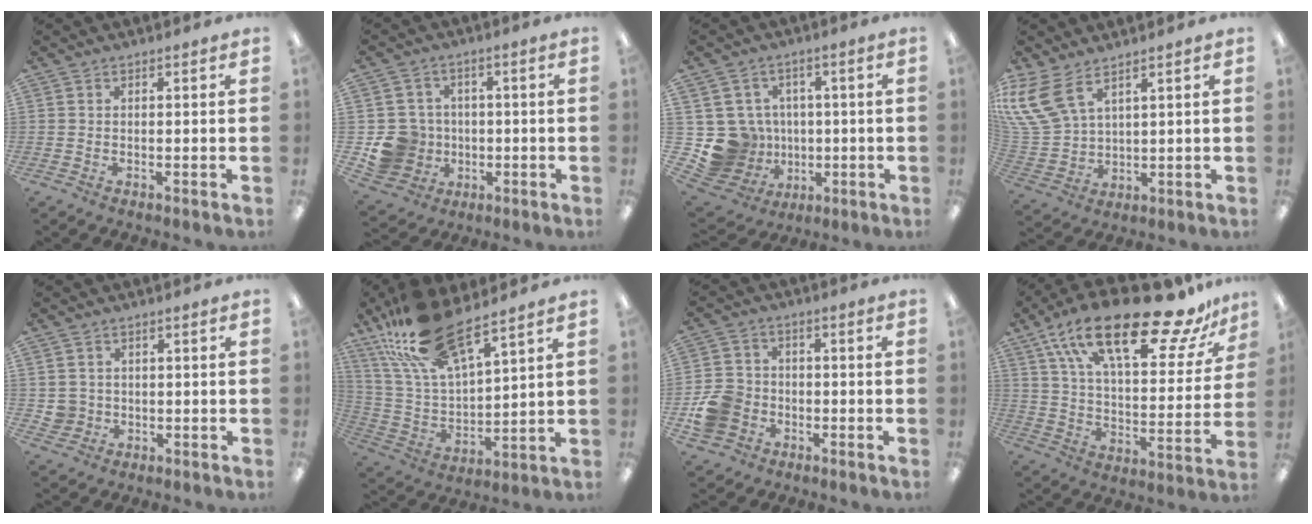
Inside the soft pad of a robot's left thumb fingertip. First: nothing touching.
{"total": 10.4, "force": [-2.2, 9.8, 2.5], "torque": [-0.069, 0.020, -0.025]}
{"total": 12.5, "force": [-1.4, 12.0, 3.1], "torque": [-0.094, 0.001, -0.002]}
{"total": 11.8, "force": [7.1, 6.4, 6.9], "torque": [-0.164, -0.022, 0.138]}
{"total": 3.6, "force": [0.1, 3.5, 0.3], "torque": [-0.007, 0.003, 0.004]}
{"total": 19.4, "force": [14.5, 6.6, 11.1], "torque": [-0.234, -0.078, 0.258]}
{"total": 9.0, "force": [-3.1, 7.7, 3.5], "torque": [-0.077, 0.030, -0.053]}
{"total": 26.4, "force": [17.5, 8.9, 17.7], "torque": [-0.290, -0.106, 0.288]}